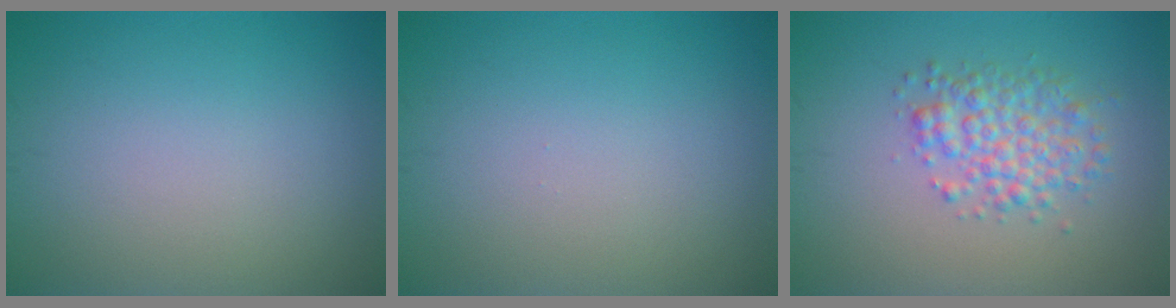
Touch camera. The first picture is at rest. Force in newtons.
{"total": 0.0}
{"total": 3.8, "press": 3.8, "slide": 0.1}